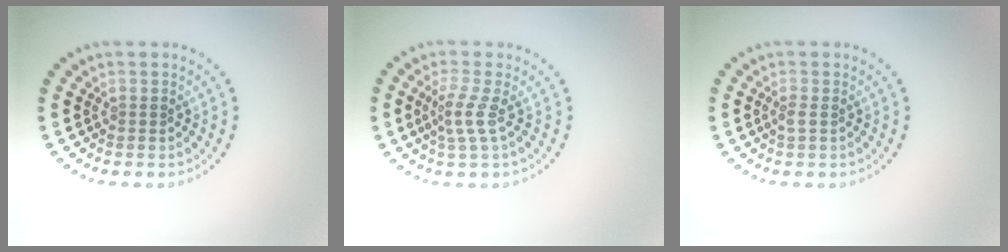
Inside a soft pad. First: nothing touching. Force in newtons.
{"total": 2.2, "press": 1.5, "slide": 1.6}
{"total": 0.9, "press": 0.8, "slide": 0.4}